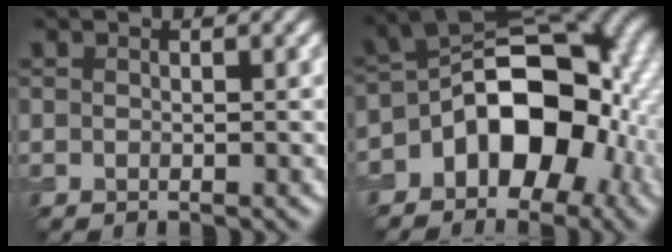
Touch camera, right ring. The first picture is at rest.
{"total": 12.4, "force": [-3.9, 7.9, 8.7], "torque": [-0.103, 0.011, -0.074]}